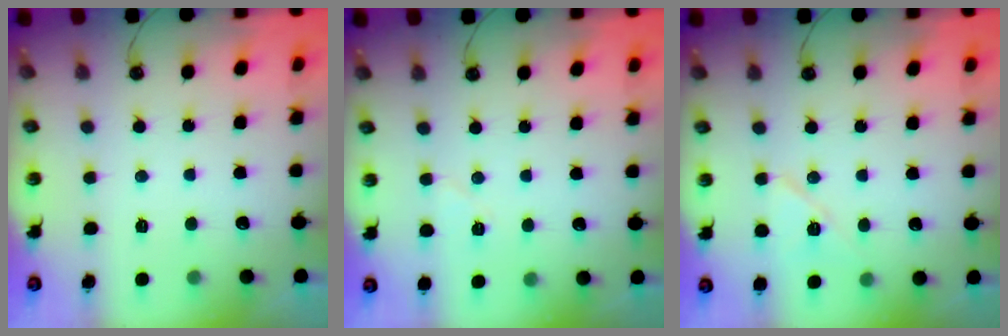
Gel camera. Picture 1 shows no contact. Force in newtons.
{"total": 4.3, "press": 3.9, "slide": 1.9}
{"total": 8.1, "press": 8.1, "slide": 1.1}